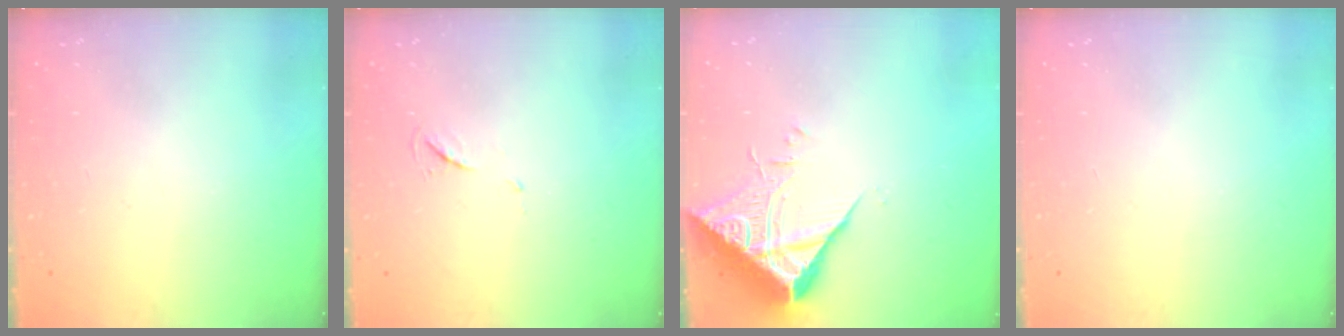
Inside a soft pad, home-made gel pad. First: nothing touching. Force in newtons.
{"total": 4.1, "press": 4.1, "slide": 0.6}
{"total": 10.5, "press": 10.4, "slide": 1.0}
{"total": 0.0}